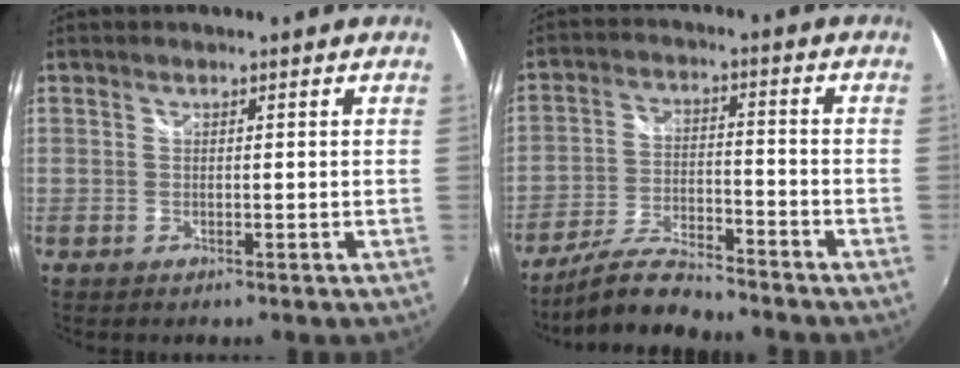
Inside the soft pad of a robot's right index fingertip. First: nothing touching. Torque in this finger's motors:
{"motor_torque": [-1.51, -0.62, -0.77, -0.13]}